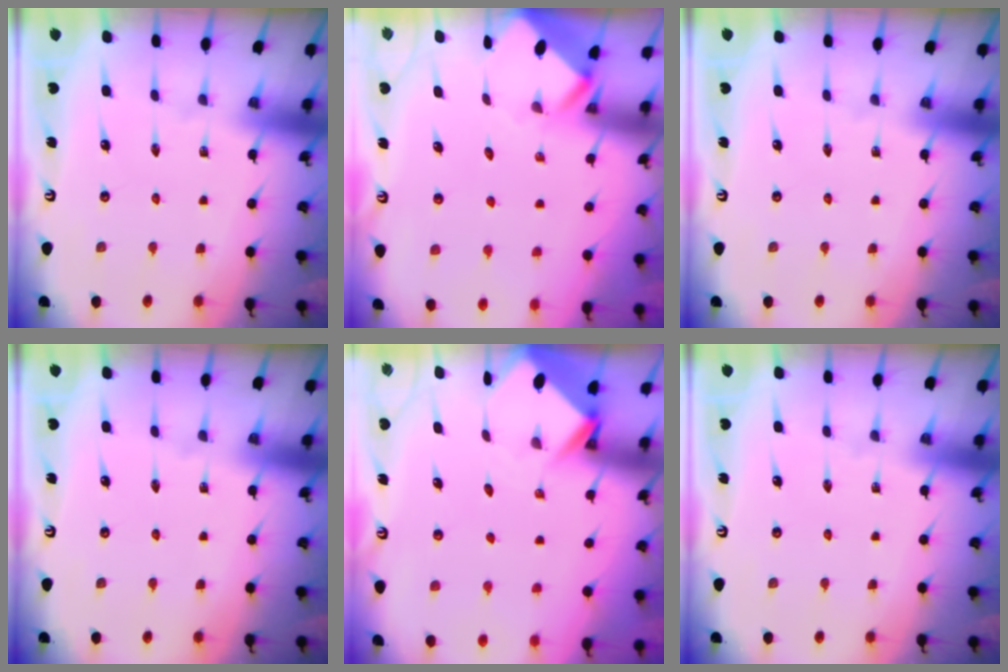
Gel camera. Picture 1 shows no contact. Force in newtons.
{"total": 3.5, "press": 3.5, "slide": 0.3}
{"total": 0.0}
{"total": 0.0}
{"total": 3.8, "press": 3.8, "slide": 0.1}
{"total": 0.0}